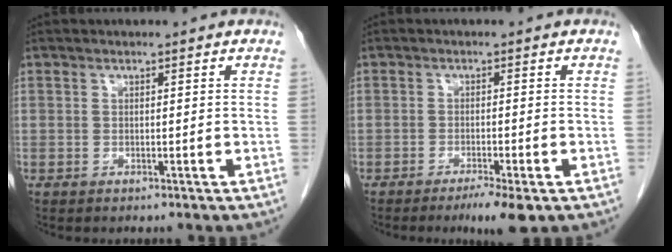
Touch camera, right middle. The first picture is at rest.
{"total": 4.5, "force": [-2.7, 0.2, 3.6], "torque": [-0.057, -0.014, -0.041]}